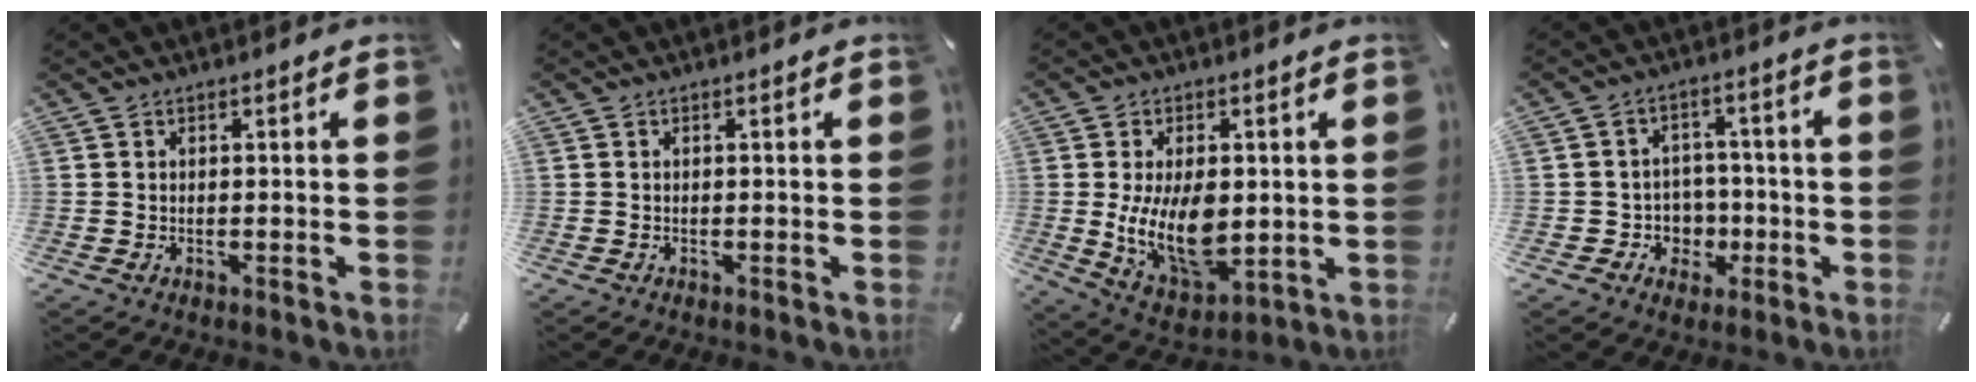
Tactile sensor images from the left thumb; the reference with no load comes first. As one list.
[{"total": 0.0}, {"total": 14.3, "force": [0.2, 8.5, 11.5], "torque": [-0.217, -0.022, 0.006]}, {"total": 6.7, "force": [-1.1, 6.5, 1.0], "torque": [-0.013, 0.004, -0.013]}]